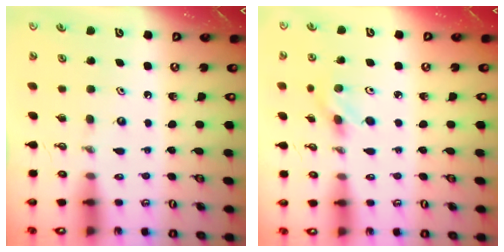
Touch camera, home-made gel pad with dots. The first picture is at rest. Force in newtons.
{"total": 2.8, "press": 2.4, "slide": 1.4}